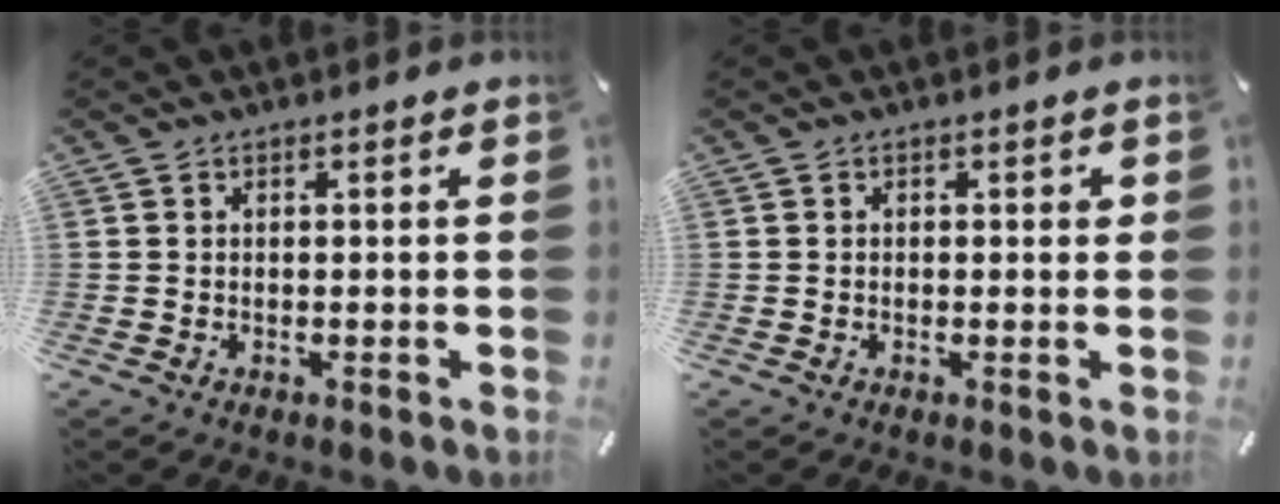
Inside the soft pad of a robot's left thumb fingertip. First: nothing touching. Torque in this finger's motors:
{"motor_torque": [0.35, 0.35, 0.29, -0.25, 0.02]}